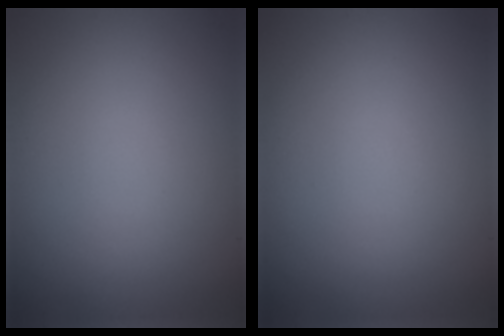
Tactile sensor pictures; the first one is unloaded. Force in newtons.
{"total": 0.0}